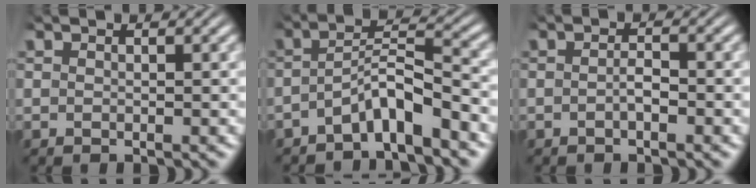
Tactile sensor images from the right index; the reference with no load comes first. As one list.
[{"total": 4.8, "force": [-3.1, 1.8, 3.1], "torque": [-0.057, -0.010, -0.049]}, {"total": 1.2, "force": [-0.7, 0.3, 0.9], "torque": [-0.019, -0.005, -0.012]}]